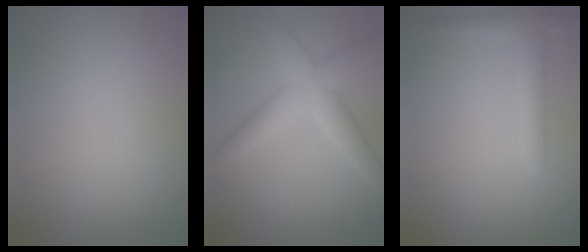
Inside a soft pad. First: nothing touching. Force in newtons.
{"total": 4.6, "press": 4.5, "slide": 0.1}
{"total": 2.3, "press": 2.3, "slide": 0.2}